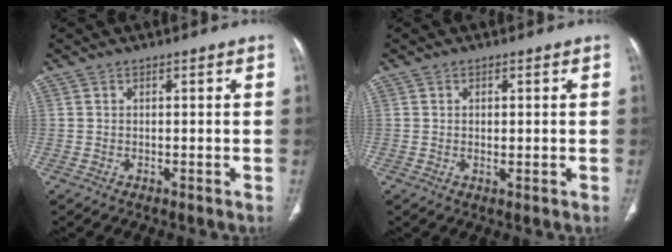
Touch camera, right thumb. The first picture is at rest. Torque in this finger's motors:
{"motor_torque": [-0.08, -0.40, -0.08, -0.09, -0.02]}